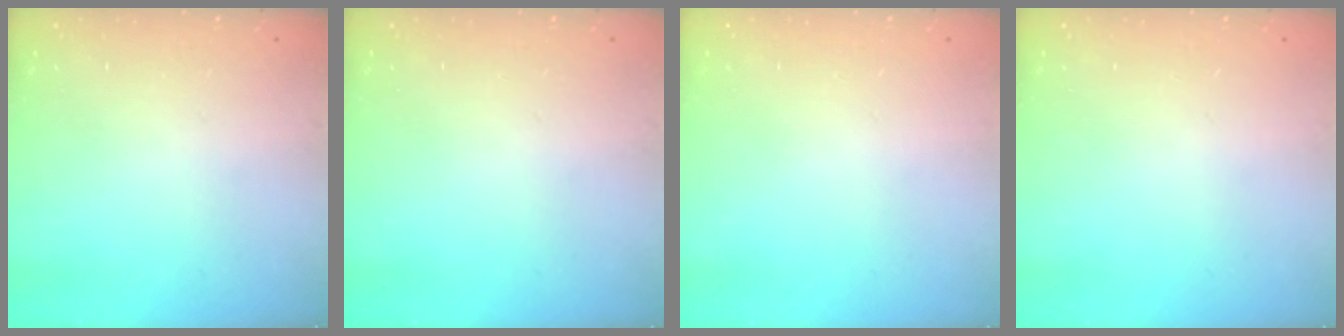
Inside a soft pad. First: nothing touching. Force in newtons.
{"total": 0.0}
{"total": 0.0}
{"total": 0.0}